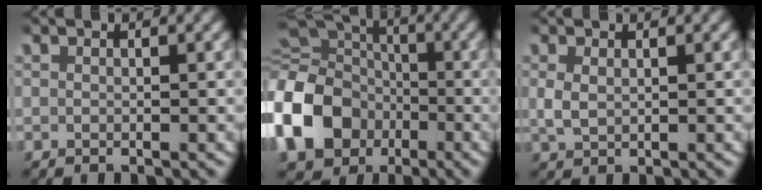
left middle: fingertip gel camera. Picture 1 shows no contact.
{"total": 12.2, "force": [-2.2, 10.6, 5.6], "torque": [-0.127, -0.034, -0.036]}
{"total": 1.7, "force": [0.3, 1.3, 1.0], "torque": [-0.035, -0.008, 0.014]}